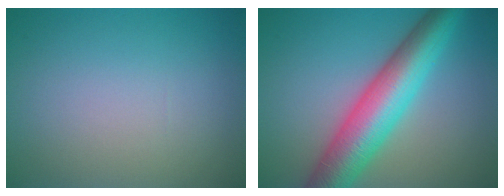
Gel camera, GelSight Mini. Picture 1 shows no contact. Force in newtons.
{"total": 9.1, "press": 9.1, "slide": 0.1}